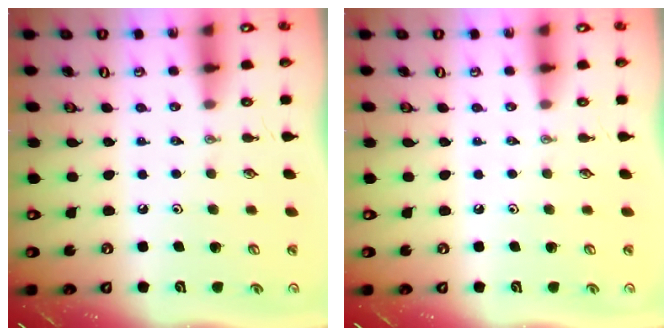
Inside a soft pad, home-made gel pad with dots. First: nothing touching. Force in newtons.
{"total": 0.0}